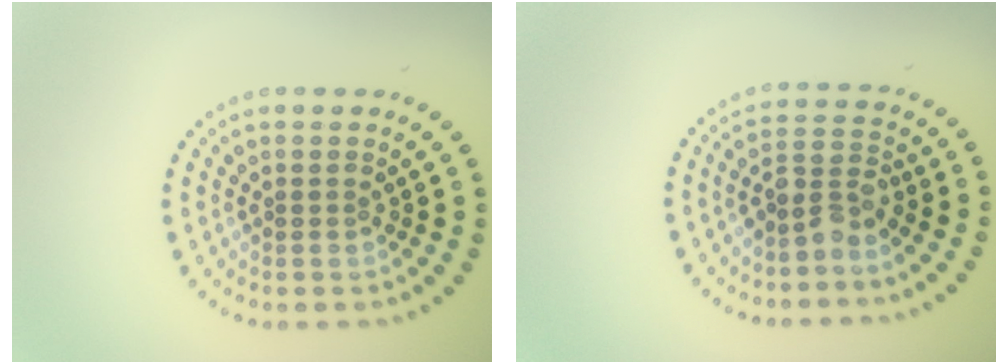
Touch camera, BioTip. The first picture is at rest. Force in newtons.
{"total": 2.8, "press": 2.4, "slide": 1.6}